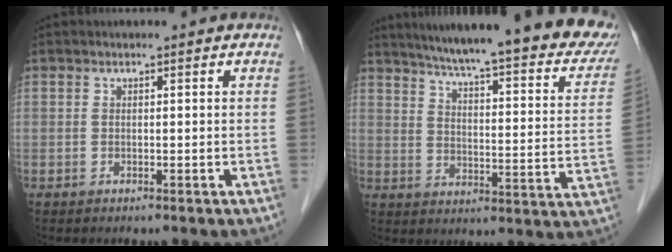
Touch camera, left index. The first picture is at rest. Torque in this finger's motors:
{"motor_torque": [0.86, -1.06, 0.72, 0.10]}